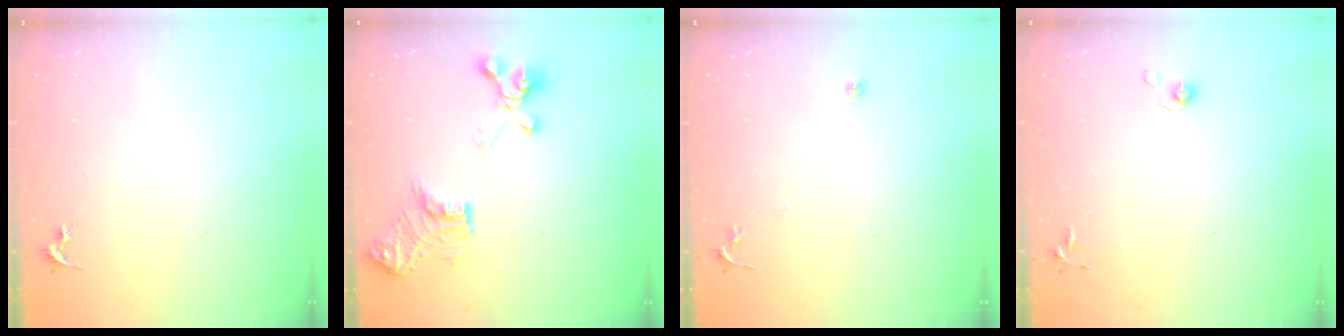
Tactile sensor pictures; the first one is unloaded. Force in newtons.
{"total": 18.7, "press": 18.6, "slide": 1.6}
{"total": 4.6, "press": 4.6, "slide": 0.5}
{"total": 4.7, "press": 4.4, "slide": 1.5}